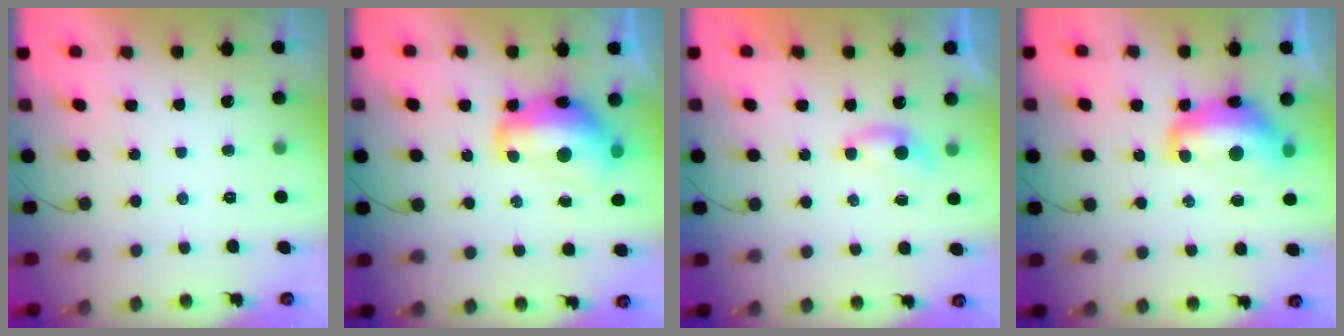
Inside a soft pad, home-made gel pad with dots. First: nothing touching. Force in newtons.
{"total": 14.7, "press": 14.6, "slide": 1.4}
{"total": 3.9, "press": 3.9, "slide": 0.5}
{"total": 12.9, "press": 12.8, "slide": 1.1}